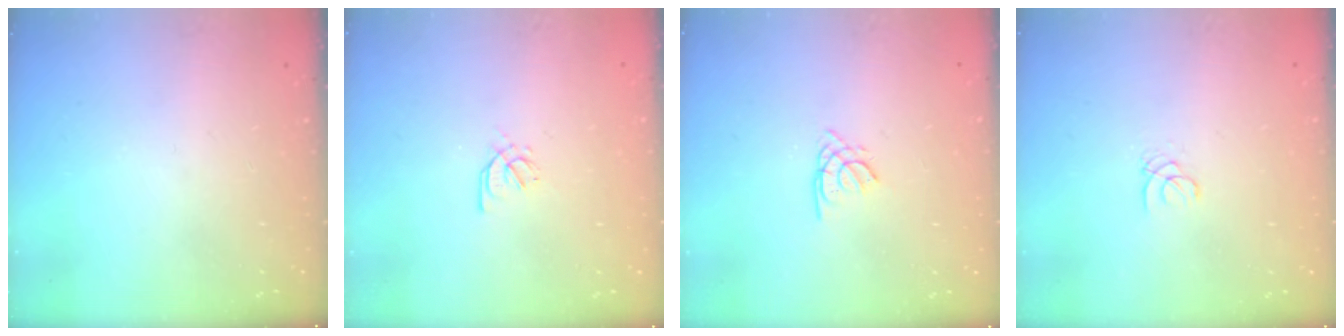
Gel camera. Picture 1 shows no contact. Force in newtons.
{"total": 2.6, "press": 2.5, "slide": 0.7}
{"total": 1.1, "press": 1.1, "slide": 0.3}
{"total": 1.0, "press": 1.0, "slide": 0.1}